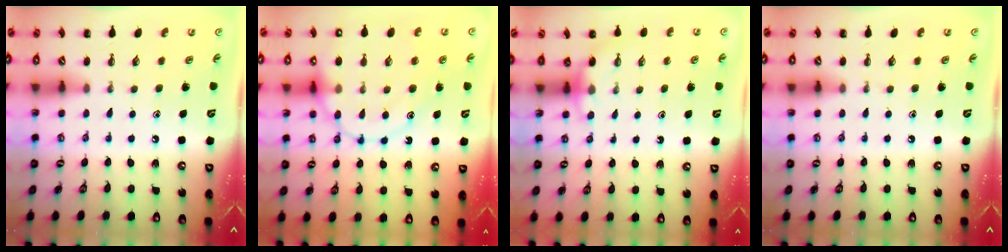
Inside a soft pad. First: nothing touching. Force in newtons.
{"total": 16.8, "press": 16.6, "slide": 2.1}
{"total": 4.0, "press": 3.9, "slide": 1.1}
{"total": 0.0}